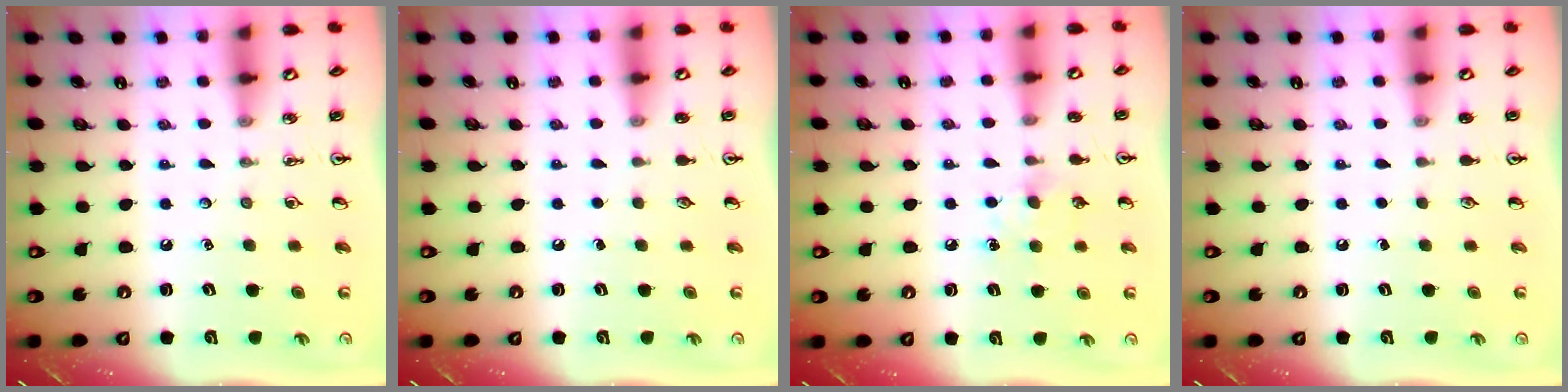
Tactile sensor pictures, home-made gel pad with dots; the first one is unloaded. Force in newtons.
{"total": 0.0}
{"total": 6.4, "press": 6.4, "slide": 0.8}
{"total": 0.0}